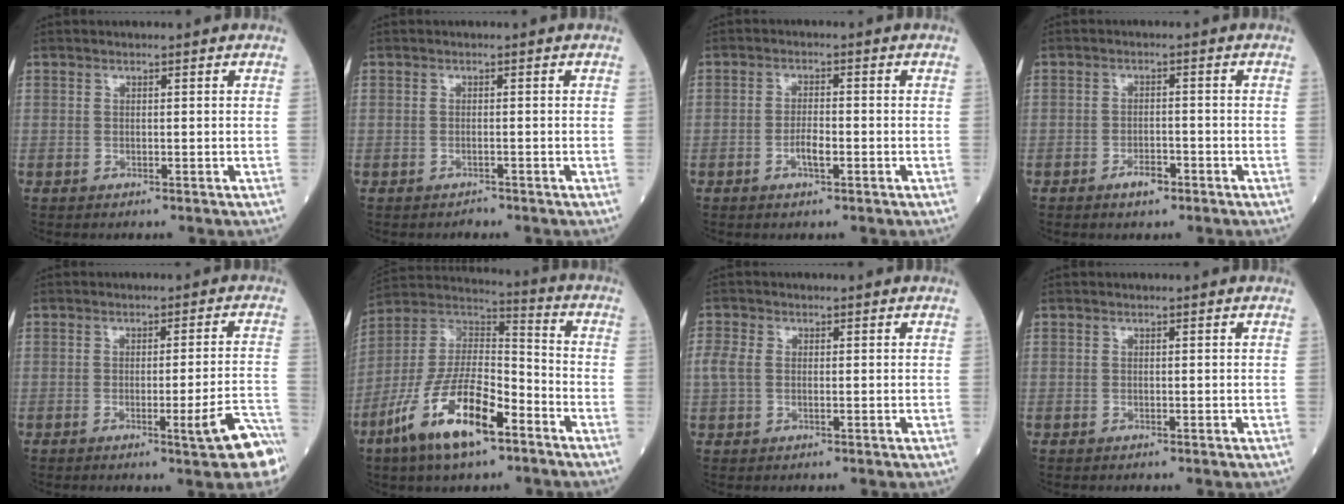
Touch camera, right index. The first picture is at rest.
{"total": 0.8, "force": [-0.7, 0.2, 0.3], "torque": [-0.006, 0.000, -0.011]}
{"total": 2.8, "force": [-1.1, 0.7, 2.5], "torque": [-0.047, 0.002, -0.018]}
{"total": 2.8, "force": [-1.8, 1.1, 1.7], "torque": [-0.028, 0.003, -0.030]}
{"total": 6.9, "force": [-3.8, -0.3, 5.8], "torque": [-0.065, -0.002, -0.049]}
{"total": 16.6, "force": [-8.9, 5.0, 13.1], "torque": [-0.263, -0.004, -0.162]}
{"total": 3.2, "force": [0.1, 2.1, 2.4], "torque": [-0.081, 0.015, -0.001]}
{"total": 0.0}